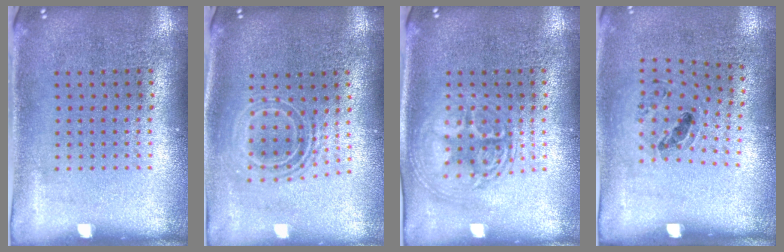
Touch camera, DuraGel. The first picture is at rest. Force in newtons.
{"total": 1.7, "press": 1.4, "slide": 1.1}
{"total": 2.8, "press": 2.7, "slide": 0.3}
{"total": 1.2, "press": 0.9, "slide": 0.8}